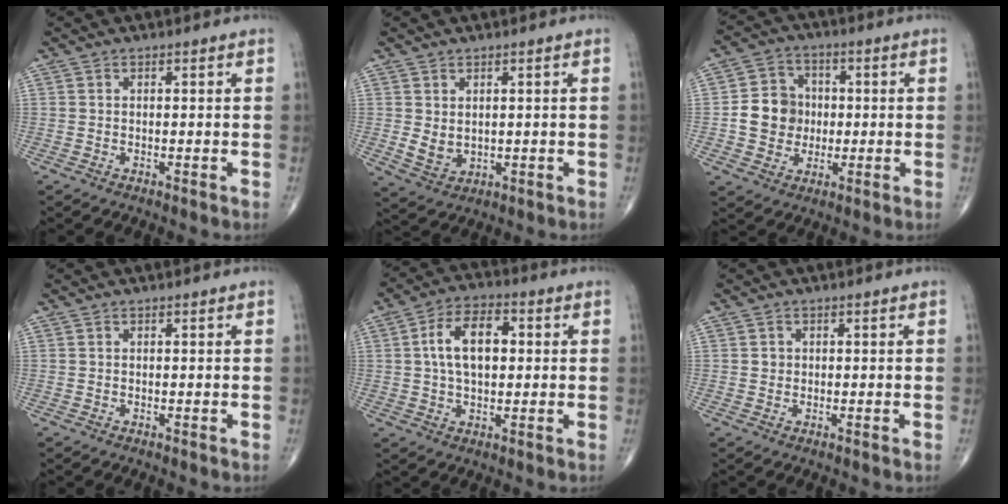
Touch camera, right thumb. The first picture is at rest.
{"total": 3.9, "force": [0.8, 2.8, 2.6], "torque": [-0.039, -0.014, 0.028]}
{"total": 9.2, "force": [-0.4, 8.3, 4.0], "torque": [-0.038, 0.015, -0.013]}
{"total": 0.0}
{"total": 10.5, "force": [1.5, 6.0, 8.5], "torque": [-0.142, 0.017, 0.021]}
{"total": 1.0, "force": [0.1, 1.0, 0.3], "torque": [0.001, 0.002, 0.002]}